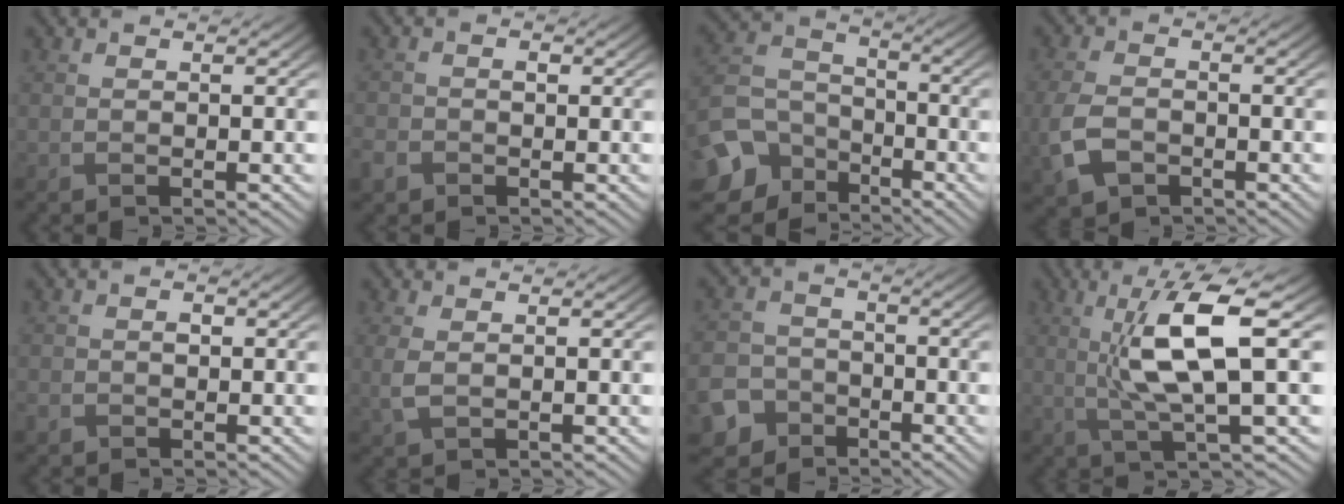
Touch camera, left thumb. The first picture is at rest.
{"total": 2.4, "force": [-1.1, 1.9, 0.9], "torque": [-0.027, -0.003, -0.028]}
{"total": 12.8, "force": [-7.3, 9.3, 4.8], "torque": [-0.147, -0.047, -0.135]}
{"total": 5.5, "force": [-2.1, 3.7, 3.5], "torque": [-0.104, -0.013, -0.042]}
{"total": 1.9, "force": [-0.7, 1.5, 0.9], "torque": [-0.023, -0.003, -0.013]}
{"total": 2.4, "force": [0.2, 1.4, 1.9], "torque": [-0.060, -0.002, 0.008]}
{"total": 6.6, "force": [-4.0, 4.9, 2.0], "torque": [-0.054, -0.014, -0.088]}
{"total": 8.8, "force": [1.1, 1.7, 8.6], "torque": [-0.165, 0.007, 0.023]}